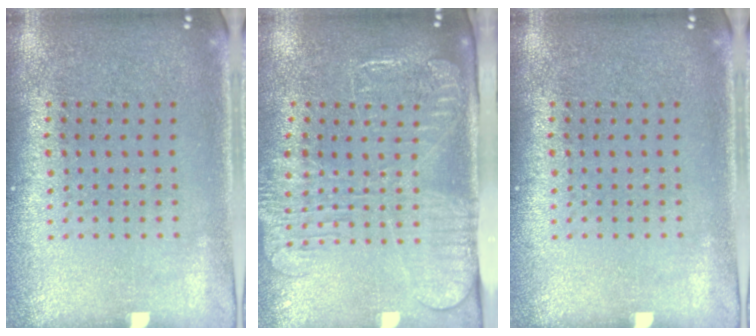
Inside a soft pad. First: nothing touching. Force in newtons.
{"total": 2.6, "press": 2.1, "slide": 1.6}
{"total": 0.0}